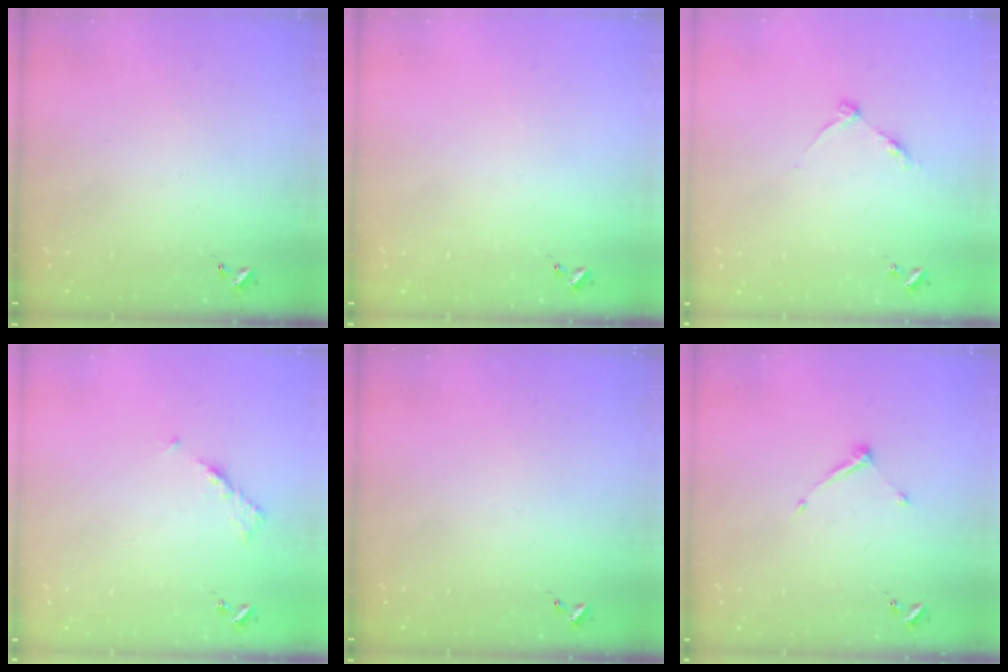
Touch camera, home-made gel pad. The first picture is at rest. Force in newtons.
{"total": 0.0}
{"total": 5.1, "press": 5.0, "slide": 0.8}
{"total": 5.3, "press": 5.2, "slide": 0.7}
{"total": 0.0}
{"total": 6.6, "press": 6.6, "slide": 0.3}